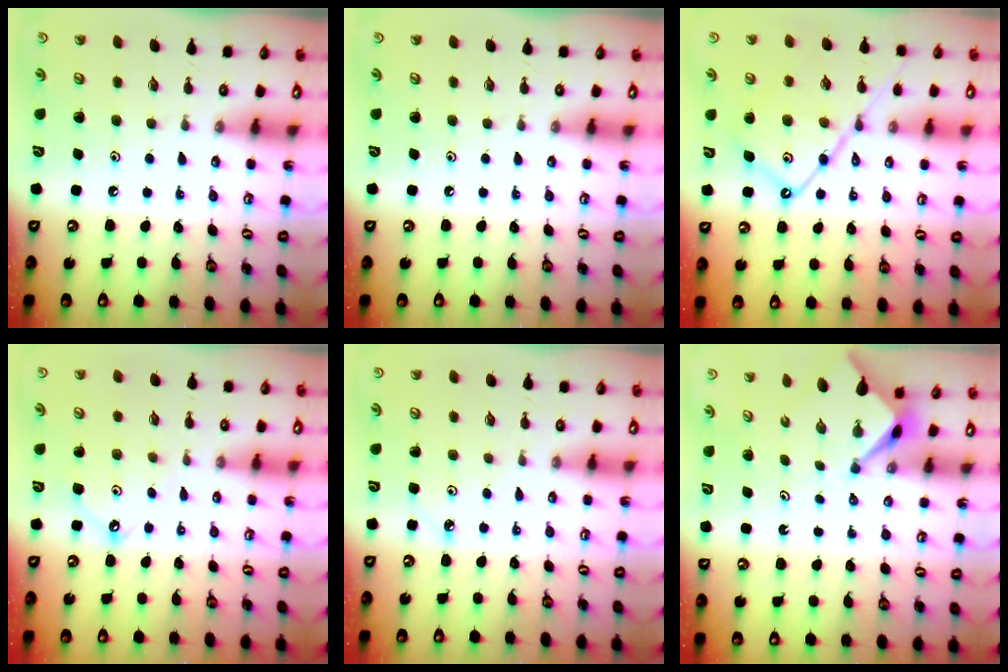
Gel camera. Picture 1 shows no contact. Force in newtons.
{"total": 0.0}
{"total": 14.0, "press": 13.9, "slide": 1.3}
{"total": 5.4, "press": 5.4, "slide": 0.5}
{"total": 1.8, "press": 1.8, "slide": 0.2}
{"total": 3.0, "press": 3.0, "slide": 0.3}